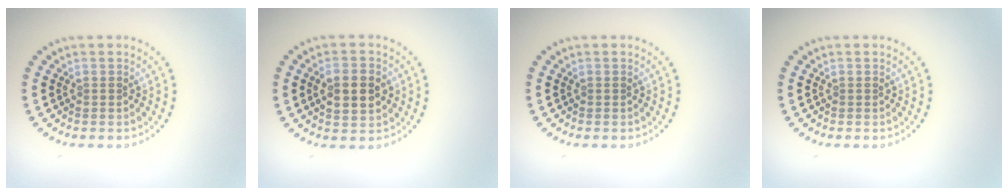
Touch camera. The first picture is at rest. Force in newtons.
{"total": 4.6, "press": 4.6, "slide": 0.1}
{"total": 0.0}
{"total": 0.0}